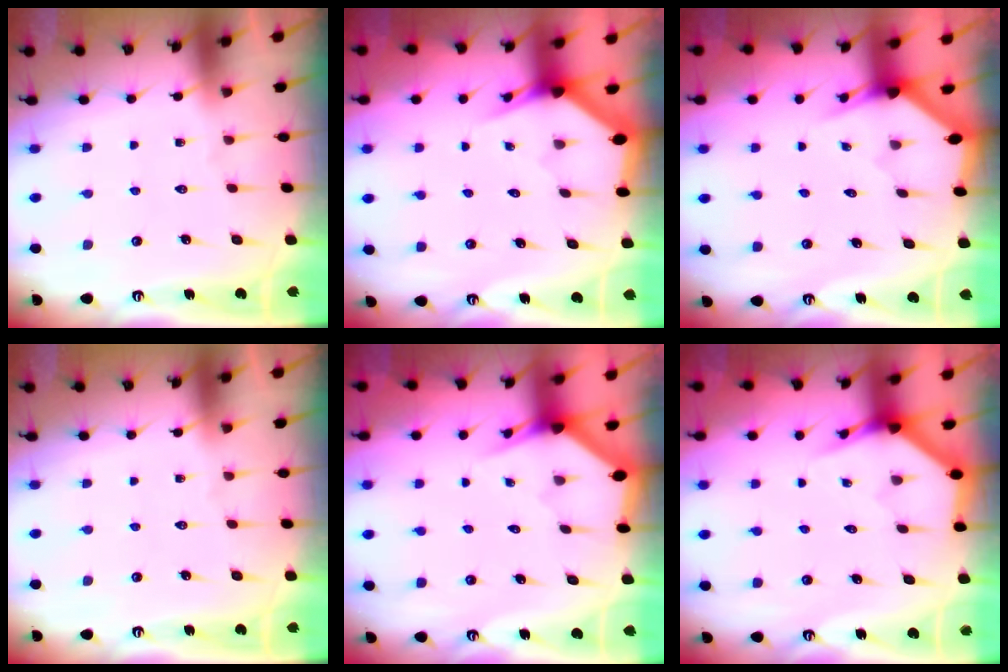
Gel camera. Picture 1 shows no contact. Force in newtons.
{"total": 3.1, "press": 3.1, "slide": 0.0}
{"total": 2.2, "press": 2.2, "slide": 0.1}
{"total": 0.0}
{"total": 2.6, "press": 2.6, "slide": 0.2}
{"total": 4.0, "press": 4.0, "slide": 0.5}